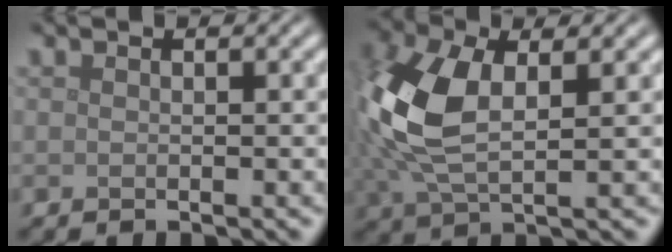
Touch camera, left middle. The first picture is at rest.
{"total": 8.5, "force": [1.0, 4.6, 7.1], "torque": [-0.182, 0.000, 0.018]}